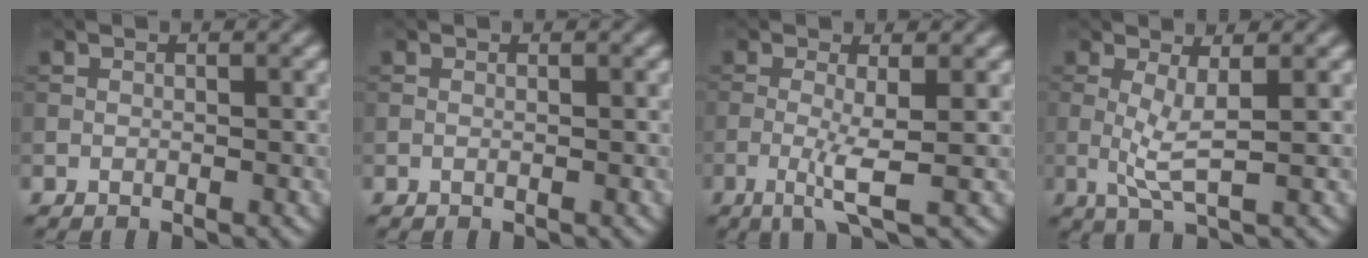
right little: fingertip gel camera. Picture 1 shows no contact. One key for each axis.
{"total": 0.0}
{"total": 2.8, "fx": -0.5, "fy": 0.1, "fz": 2.8, "tx": -0.050, "ty": 0.001, "tz": -0.019}
{"total": 2.6, "fx": 0.7, "fy": 0.2, "fz": 2.5, "tx": -0.055, "ty": -0.007, "tz": 0.014}